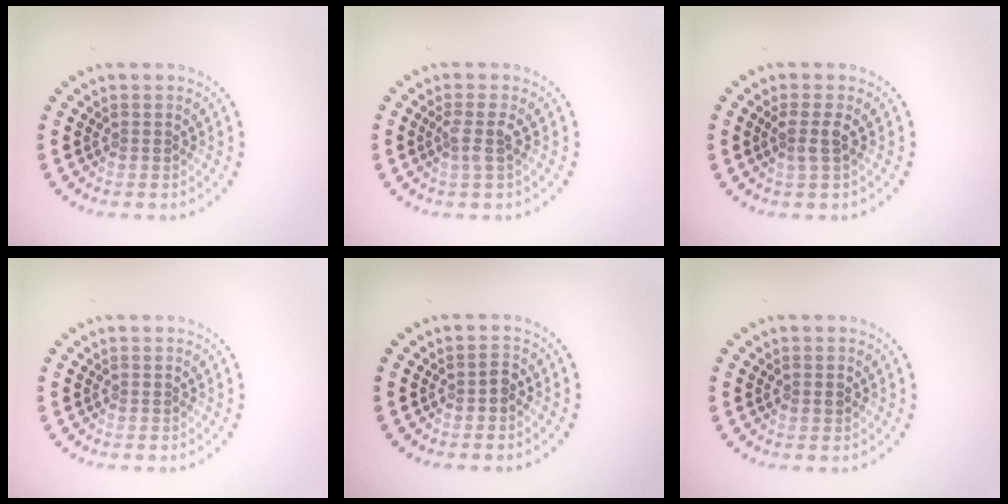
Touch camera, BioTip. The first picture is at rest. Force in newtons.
{"total": 1.7, "press": 1.3, "slide": 1.1}
{"total": 1.6, "press": 1.3, "slide": 1.0}
{"total": 0.0}
{"total": 1.1, "press": 1.0, "slide": 0.3}
{"total": 1.1, "press": 1.1, "slide": 0.1}